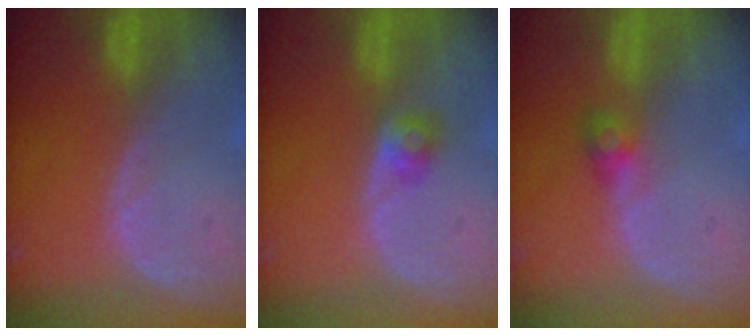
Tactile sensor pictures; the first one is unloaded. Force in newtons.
{"total": 2.5, "press": 2.3, "slide": 0.9}
{"total": 2.6, "press": 2.5, "slide": 0.7}